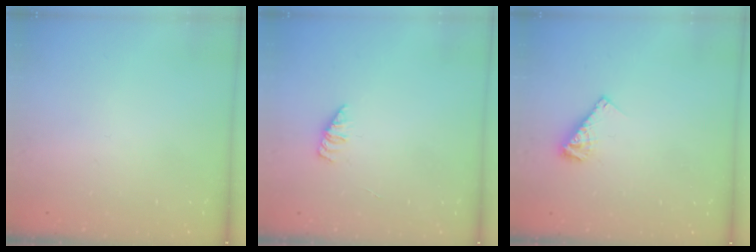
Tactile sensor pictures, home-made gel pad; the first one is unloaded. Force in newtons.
{"total": 1.3, "press": 1.3, "slide": 0.2}
{"total": 7.2, "press": 7.2, "slide": 0.6}